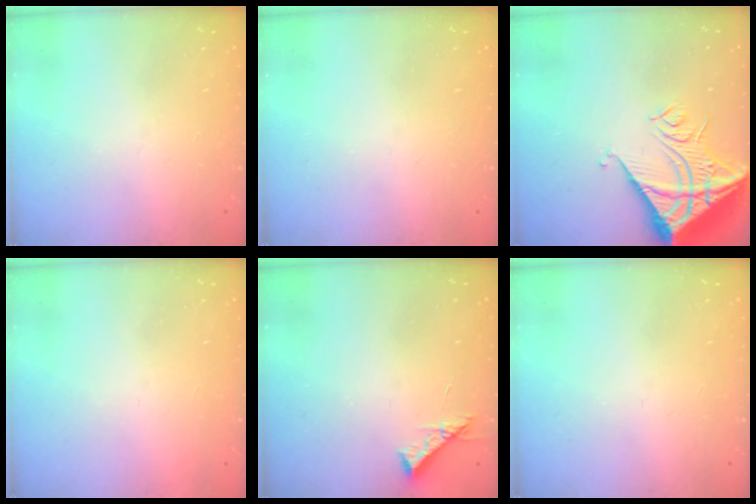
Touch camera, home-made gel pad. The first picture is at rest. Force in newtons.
{"total": 0.0}
{"total": 14.2, "press": 14.1, "slide": 1.9}
{"total": 1.5, "press": 1.5, "slide": 0.1}
{"total": 6.0, "press": 6.0, "slide": 0.5}
{"total": 0.0}